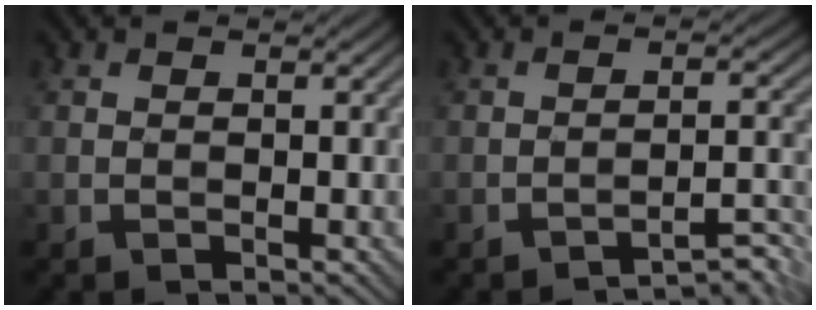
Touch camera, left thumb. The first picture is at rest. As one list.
[{"total": 3.7, "force": [-3.2, 0.2, 1.9], "torque": [-0.025, 0.017, -0.049]}]